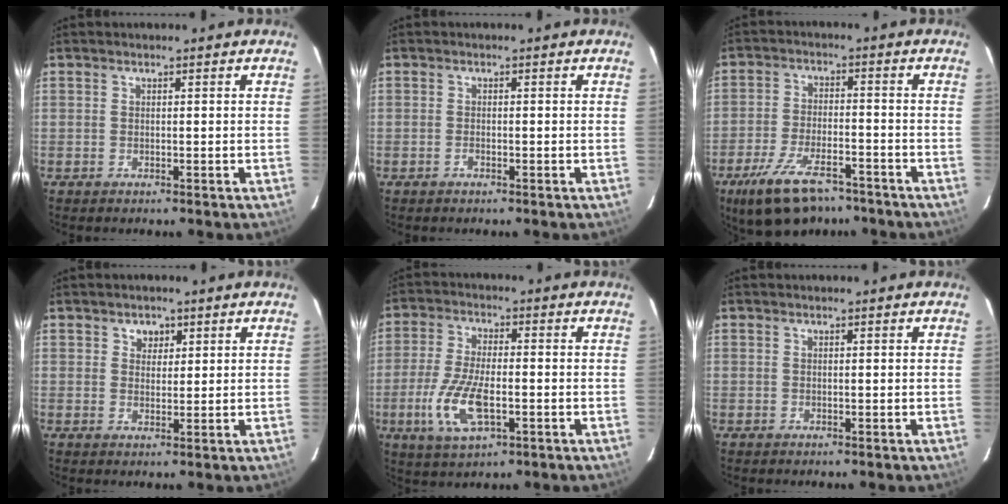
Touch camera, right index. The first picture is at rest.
{"total": 0.7, "force": [-0.5, 0.3, 0.4], "torque": [-0.008, 0.002, -0.012]}
{"total": 13.6, "force": [-9.6, 5.7, 7.9], "torque": [-0.173, -0.017, -0.162]}
{"total": 2.6, "force": [1.3, 2.2, 0.6], "torque": [0.000, 0.006, 0.021]}
{"total": 11.0, "force": [-3.5, 4.3, 9.6], "torque": [-0.206, -0.009, -0.064]}
{"total": 0.0}